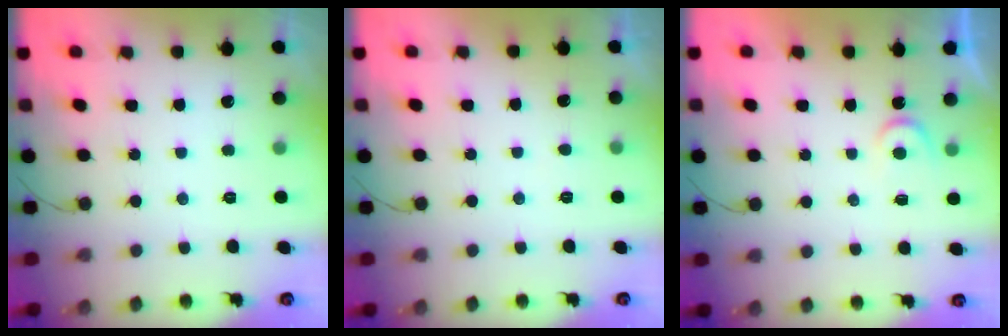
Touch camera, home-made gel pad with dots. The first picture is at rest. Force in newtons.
{"total": 3.4, "press": 3.3, "slide": 0.3}
{"total": 3.5, "press": 3.5, "slide": 0.3}